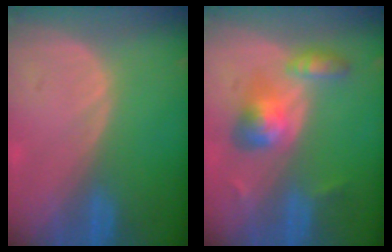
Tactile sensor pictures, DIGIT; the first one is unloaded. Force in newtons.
{"total": 5.7, "press": 5.7, "slide": 0.6}